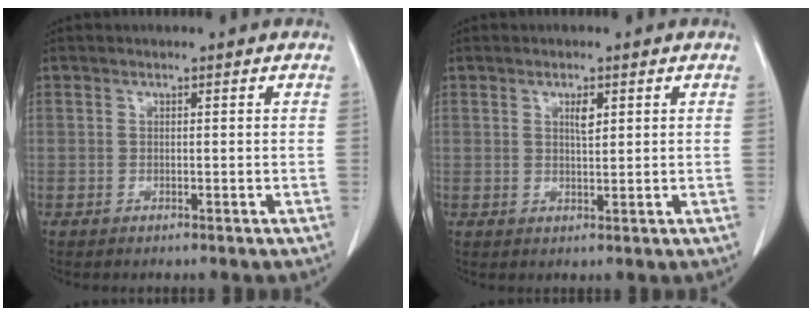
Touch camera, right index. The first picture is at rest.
{"total": 2.1, "force": [0.9, 0.6, 1.8], "torque": [-0.031, -0.002, 0.016]}